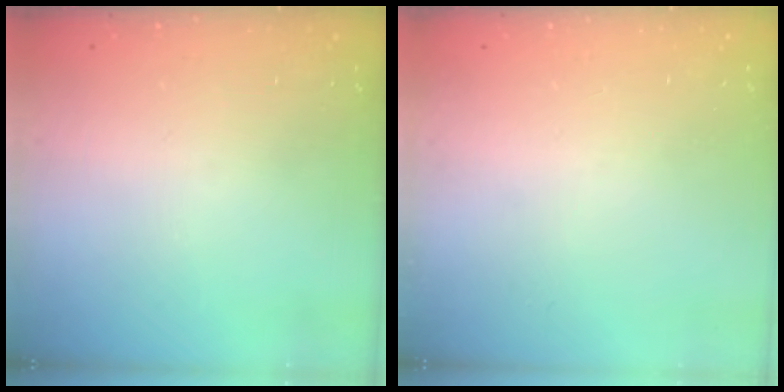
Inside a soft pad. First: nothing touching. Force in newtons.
{"total": 0.0}